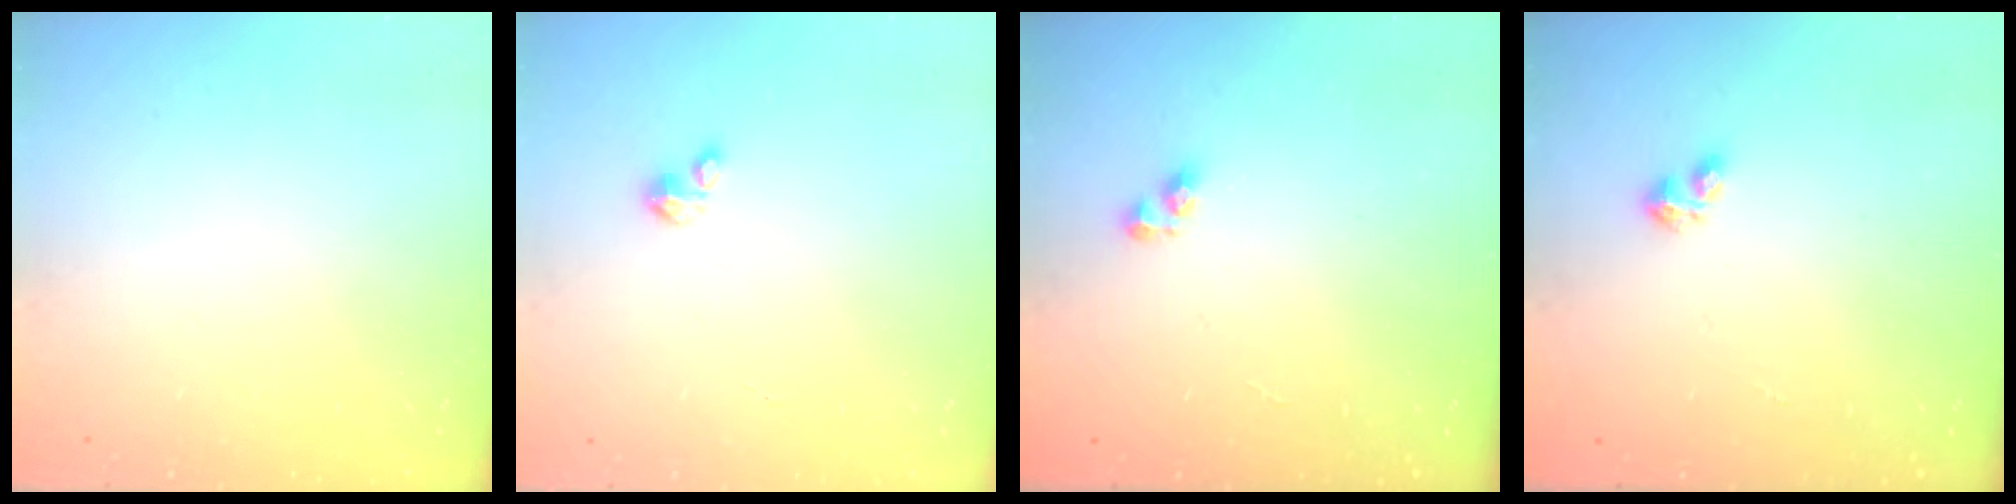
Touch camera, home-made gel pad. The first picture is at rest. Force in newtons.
{"total": 1.2, "press": 1.2, "slide": 0.2}
{"total": 4.1, "press": 4.1, "slide": 0.5}
{"total": 2.2, "press": 2.2, "slide": 0.4}